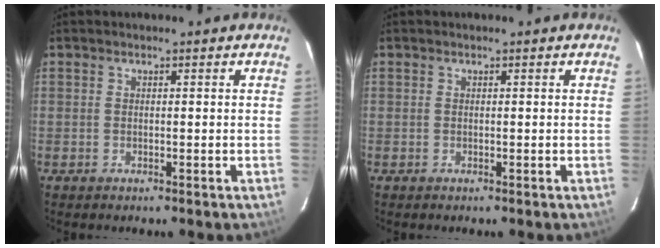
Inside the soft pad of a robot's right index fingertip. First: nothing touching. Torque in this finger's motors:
{"motor_torque": [0.00, 0.01, 0.00, 0.00]}